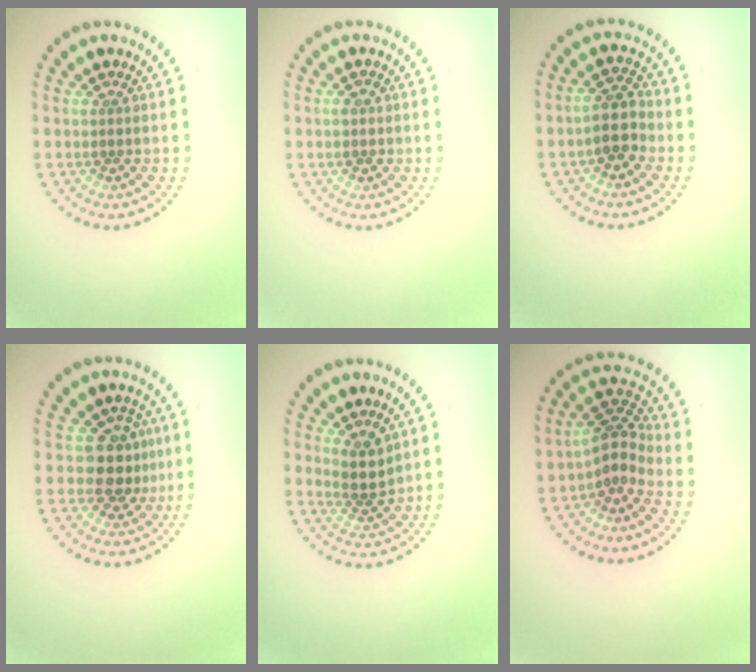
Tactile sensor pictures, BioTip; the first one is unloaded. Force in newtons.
{"total": 1.2, "press": 1.2, "slide": 0.1}
{"total": 2.8, "press": 2.5, "slide": 1.2}
{"total": 3.7, "press": 3.3, "slide": 1.7}
{"total": 2.6, "press": 2.1, "slide": 1.5}
{"total": 2.9, "press": 2.3, "slide": 1.8}